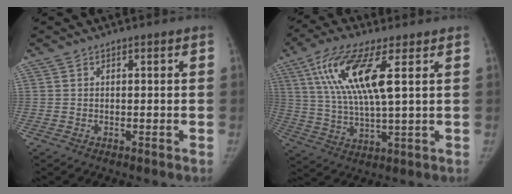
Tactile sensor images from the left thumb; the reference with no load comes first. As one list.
[{"total": 14.4, "force": [5.2, 3.7, 13.0], "torque": [-0.274, -0.013, 0.098]}]